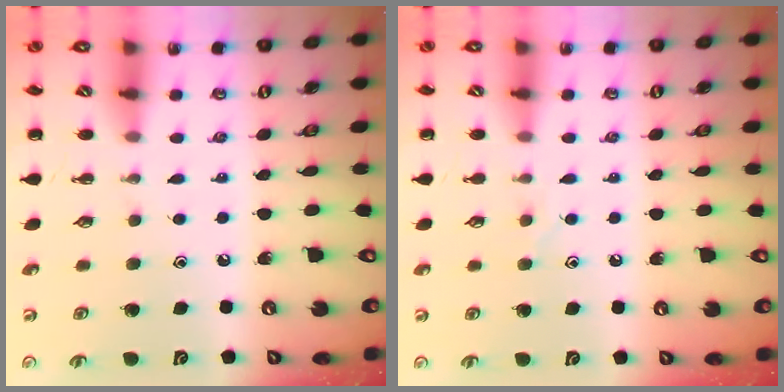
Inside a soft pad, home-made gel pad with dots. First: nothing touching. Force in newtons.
{"total": 4.8, "press": 4.6, "slide": 1.0}